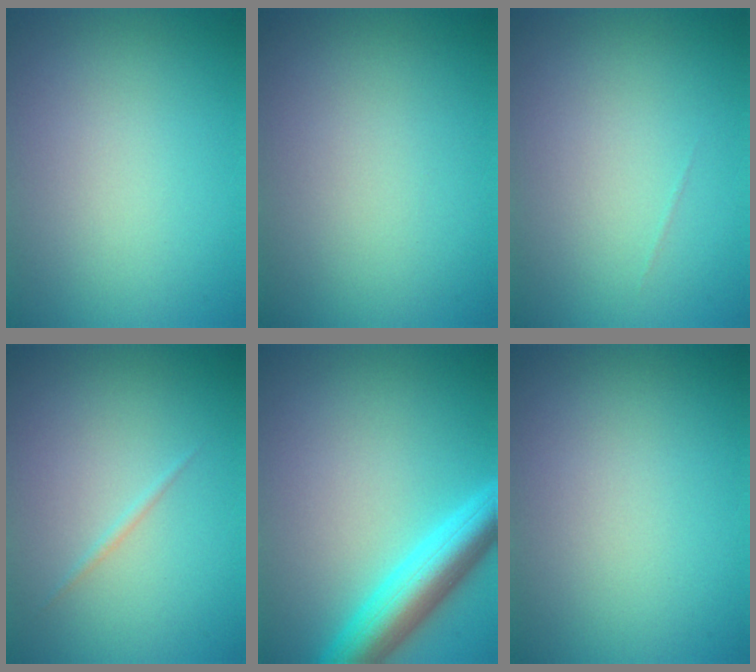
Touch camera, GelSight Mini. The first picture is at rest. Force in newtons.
{"total": 0.0}
{"total": 0.0}
{"total": 0.6, "press": 0.6, "slide": 0.0}
{"total": 6.0, "press": 6.0, "slide": 0.3}
{"total": 0.0}